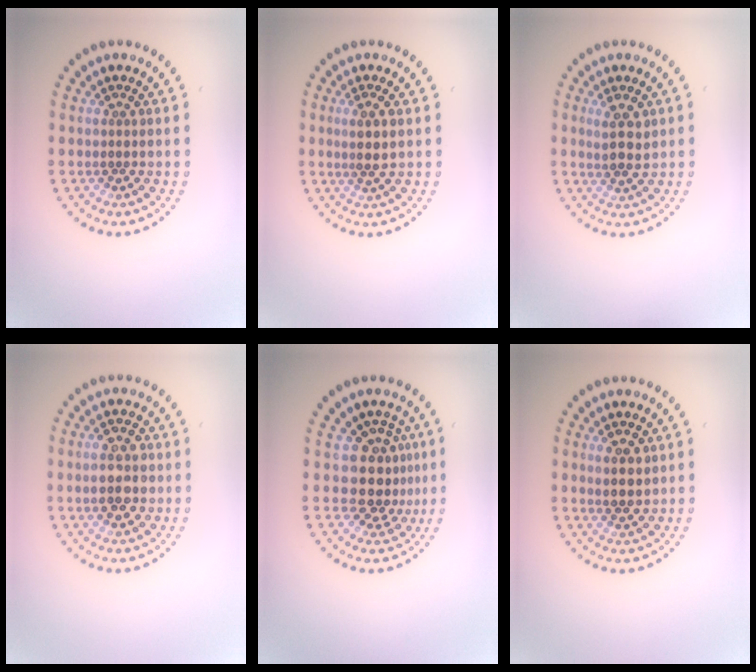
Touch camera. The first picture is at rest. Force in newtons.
{"total": 2.5, "press": 2.2, "slide": 1.1}
{"total": 2.5, "press": 2.3, "slide": 0.9}
{"total": 4.3, "press": 4.3, "slide": 0.3}
{"total": 3.8, "press": 3.0, "slide": 2.4}
{"total": 2.4, "press": 2.3, "slide": 0.9}